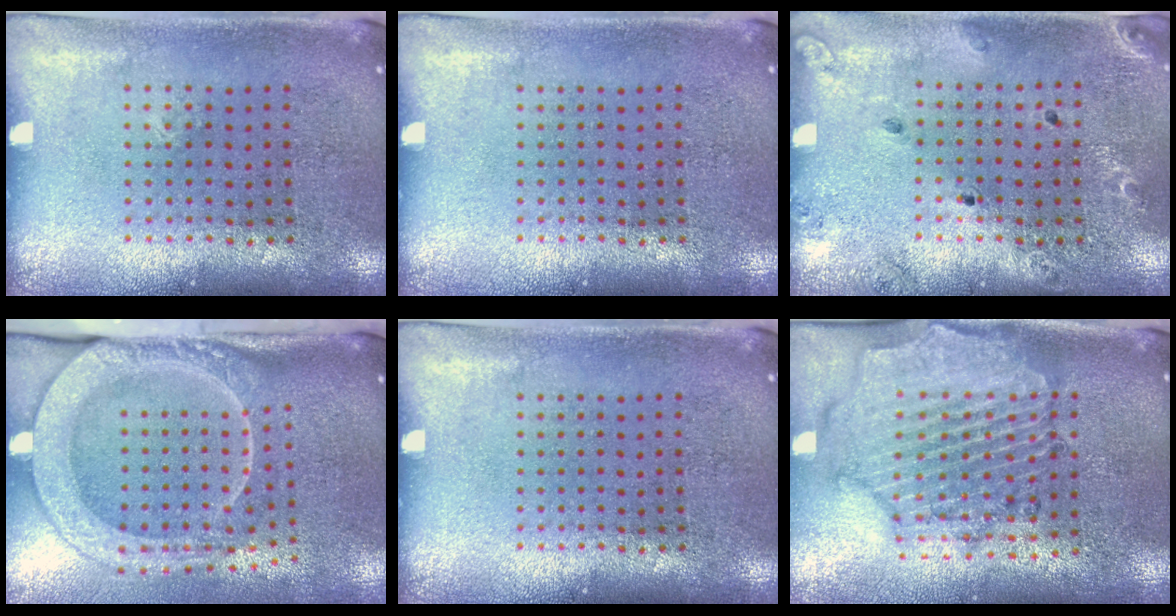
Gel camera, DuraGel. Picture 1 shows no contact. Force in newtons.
{"total": 0.0}
{"total": 1.4, "press": 1.4, "slide": 0.1}
{"total": 2.7, "press": 2.1, "slide": 1.6}
{"total": 0.0}
{"total": 1.6, "press": 1.6, "slide": 0.3}